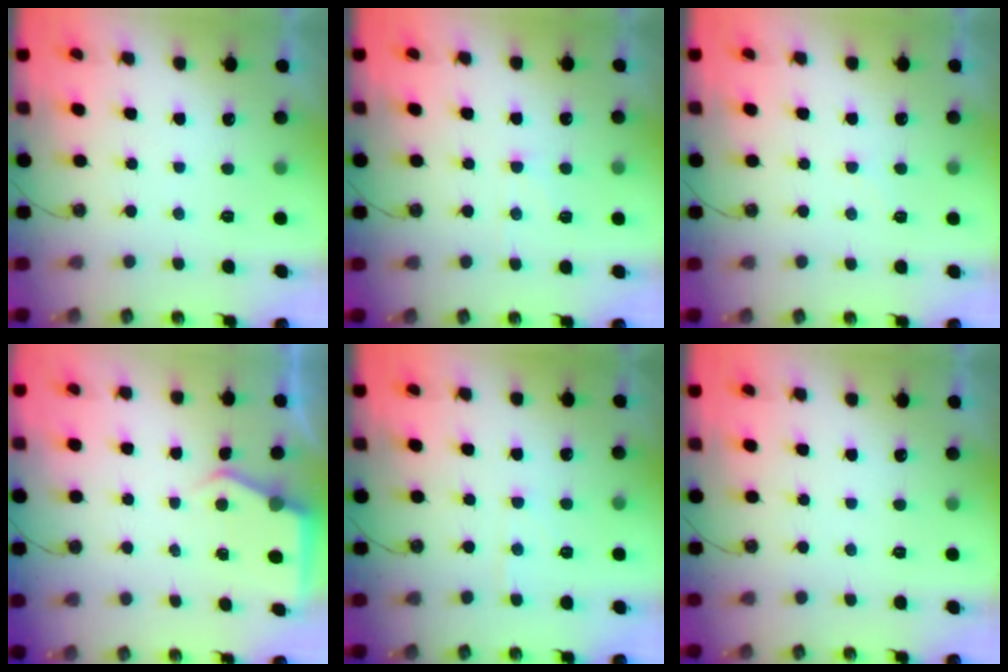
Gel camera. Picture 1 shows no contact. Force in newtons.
{"total": 6.1, "press": 6.0, "slide": 0.7}
{"total": 5.8, "press": 5.8, "slide": 0.7}
{"total": 5.2, "press": 5.2, "slide": 0.5}
{"total": 4.5, "press": 4.4, "slide": 0.7}
{"total": 0.0}